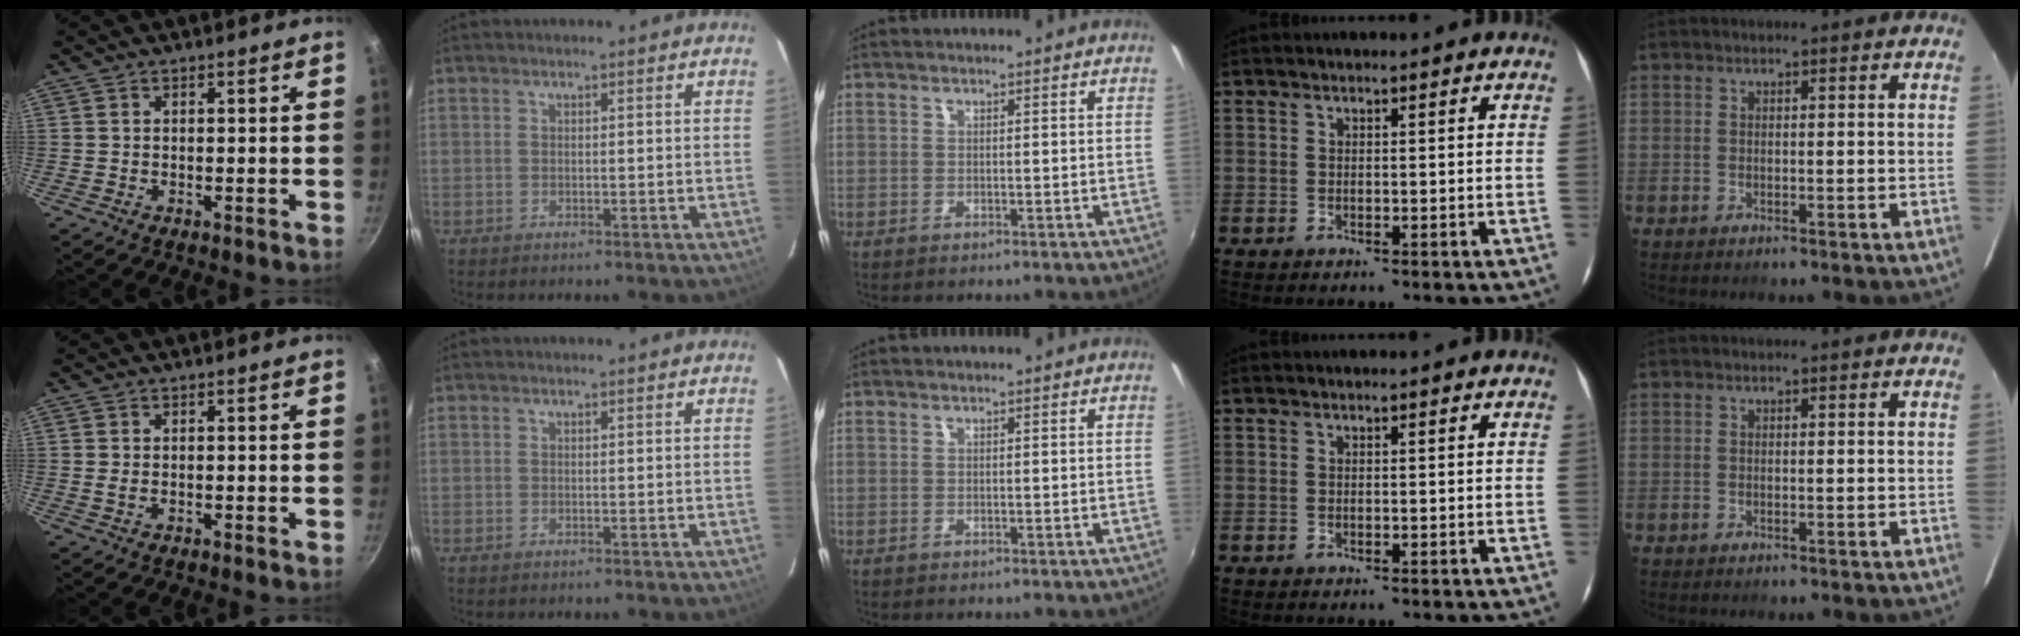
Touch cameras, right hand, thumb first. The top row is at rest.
{"thumb": {"total": 0.7, "force": [0.1, 0.3, 0.7], "torque": [-0.014, -0.002, -0.001]}}